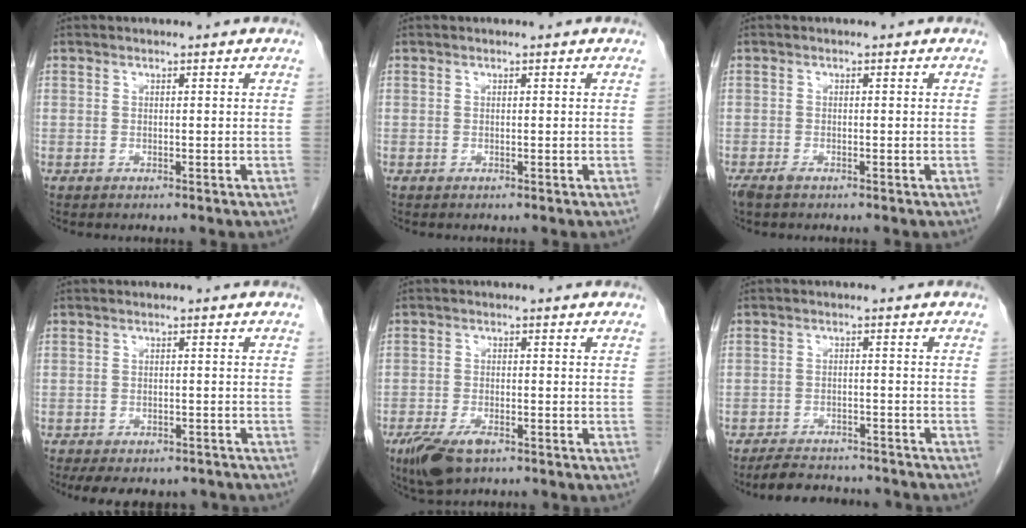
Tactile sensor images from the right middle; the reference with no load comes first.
{"total": 0.0}
{"total": 1.7, "force": [-1.2, 0.6, 1.1], "torque": [-0.025, -0.004, -0.020]}
{"total": 10.7, "force": [-8.7, 4.7, 4.2], "torque": [-0.072, 0.000, -0.107]}
{"total": 6.2, "force": [-3.9, 2.4, 4.2], "torque": [-0.082, -0.011, -0.067]}
{"total": 9.7, "force": [-9.0, 2.4, 2.8], "torque": [-0.043, 0.003, -0.120]}